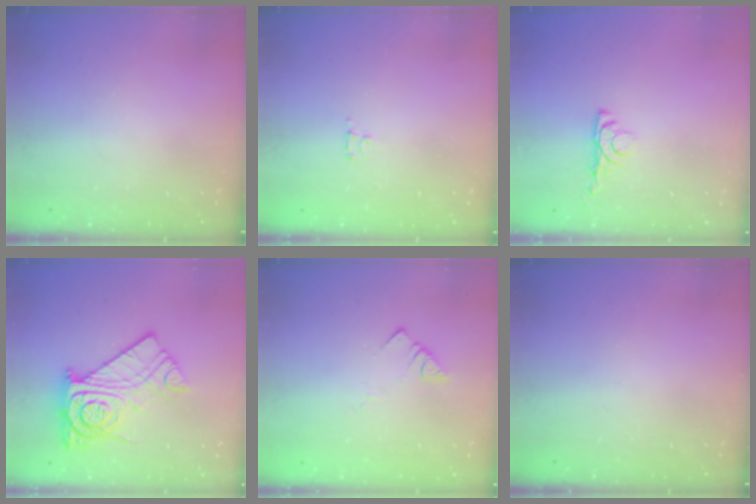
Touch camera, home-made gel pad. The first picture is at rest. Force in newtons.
{"total": 2.7, "press": 2.7, "slide": 0.3}
{"total": 4.0, "press": 3.9, "slide": 0.6}
{"total": 16.3, "press": 16.3, "slide": 1.3}
{"total": 3.4, "press": 3.4, "slide": 0.3}
{"total": 0.0}